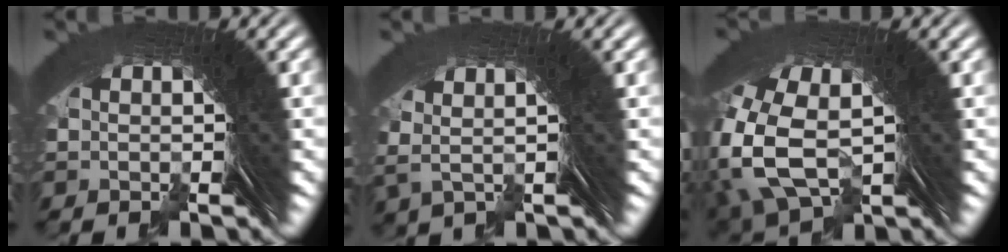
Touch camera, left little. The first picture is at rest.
{"total": 4.4, "force": [1.2, 2.5, 3.4], "torque": [-0.076, 0.001, 0.017]}
{"total": 10.0, "force": [-0.7, 7.7, 6.2], "torque": [-0.171, -0.047, 0.006]}